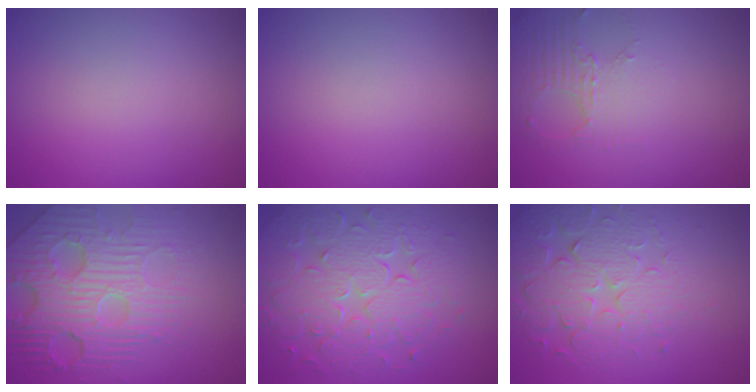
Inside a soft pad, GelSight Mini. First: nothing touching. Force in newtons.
{"total": 0.0}
{"total": 2.6, "press": 2.0, "slide": 1.7}
{"total": 7.7, "press": 5.6, "slide": 5.3}
{"total": 8.1, "press": 5.9, "slide": 5.6}
{"total": 5.1, "press": 4.5, "slide": 2.5}